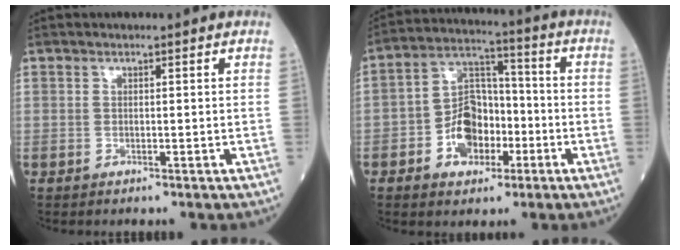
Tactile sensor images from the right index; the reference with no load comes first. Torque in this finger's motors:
{"motor_torque": [0.33, -0.23, 0.41, 0.12]}